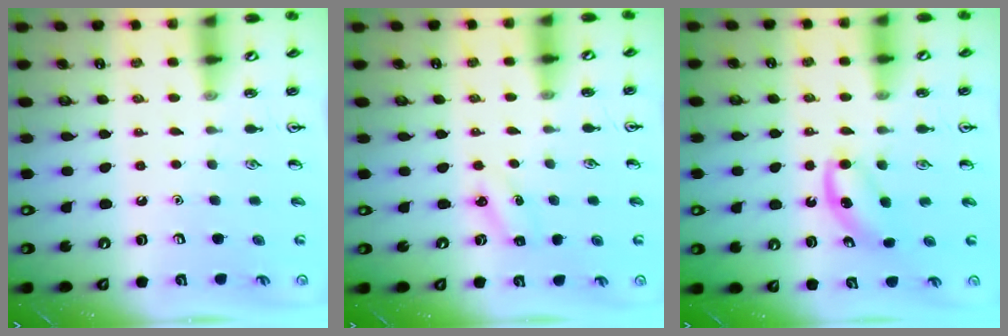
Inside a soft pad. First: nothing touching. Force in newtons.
{"total": 2.8, "press": 2.6, "slide": 1.0}
{"total": 3.9, "press": 3.8, "slide": 1.1}